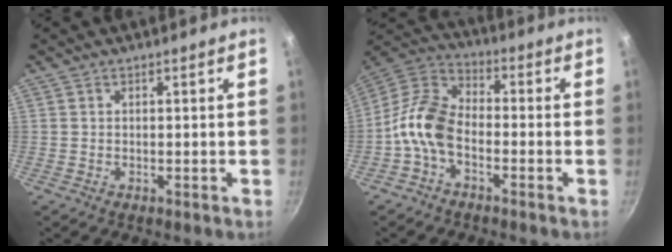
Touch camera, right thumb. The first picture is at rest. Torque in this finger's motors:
{"motor_torque": [1.75, 1.46, 0.90, -1.23, 0.11]}